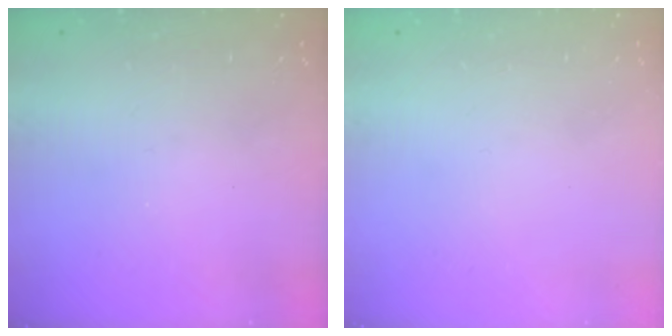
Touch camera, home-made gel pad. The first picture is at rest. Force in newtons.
{"total": 0.0}